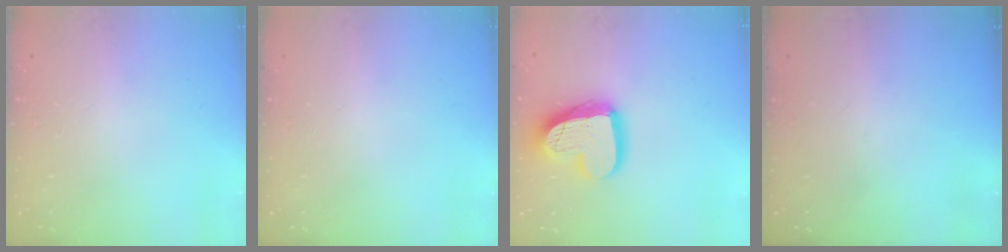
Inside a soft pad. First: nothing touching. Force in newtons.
{"total": 0.0}
{"total": 17.4, "press": 17.4, "slide": 1.6}
{"total": 0.0}